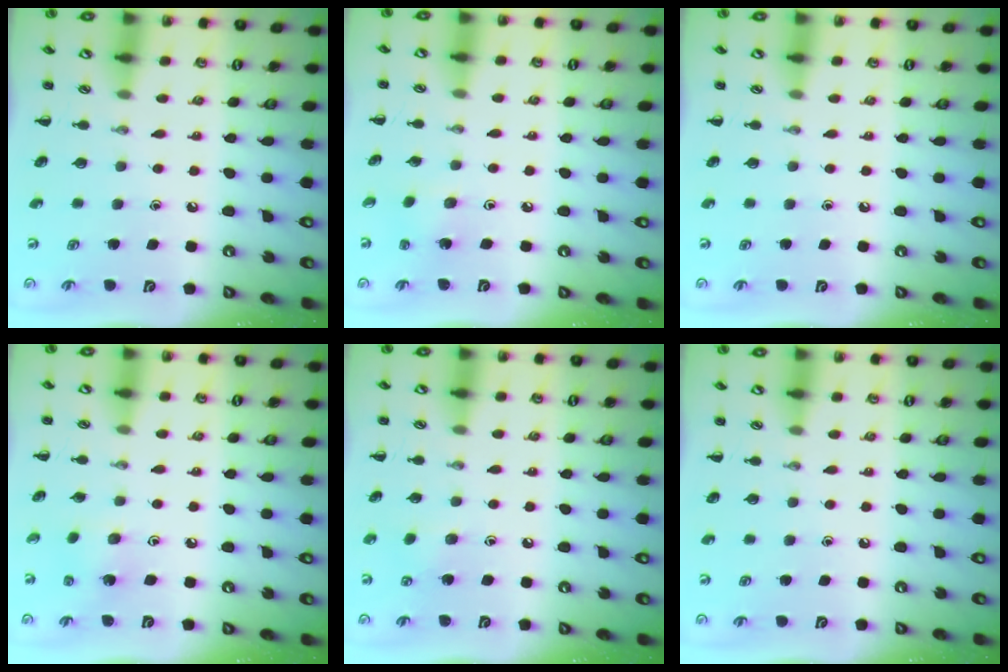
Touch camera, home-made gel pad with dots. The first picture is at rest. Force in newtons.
{"total": 1.8, "press": 1.6, "slide": 0.6}
{"total": 0.0}
{"total": 3.3, "press": 3.1, "slide": 1.0}
{"total": 6.8, "press": 6.7, "slide": 0.9}
{"total": 0.0}